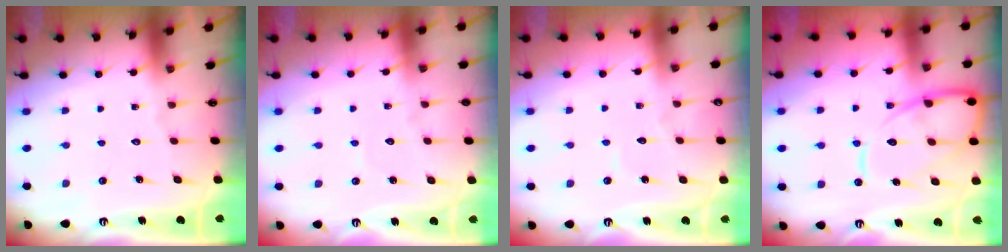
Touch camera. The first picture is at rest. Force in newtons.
{"total": 2.7, "press": 2.7, "slide": 0.3}
{"total": 3.1, "press": 3.1, "slide": 0.2}
{"total": 13.0, "press": 12.9, "slide": 1.4}